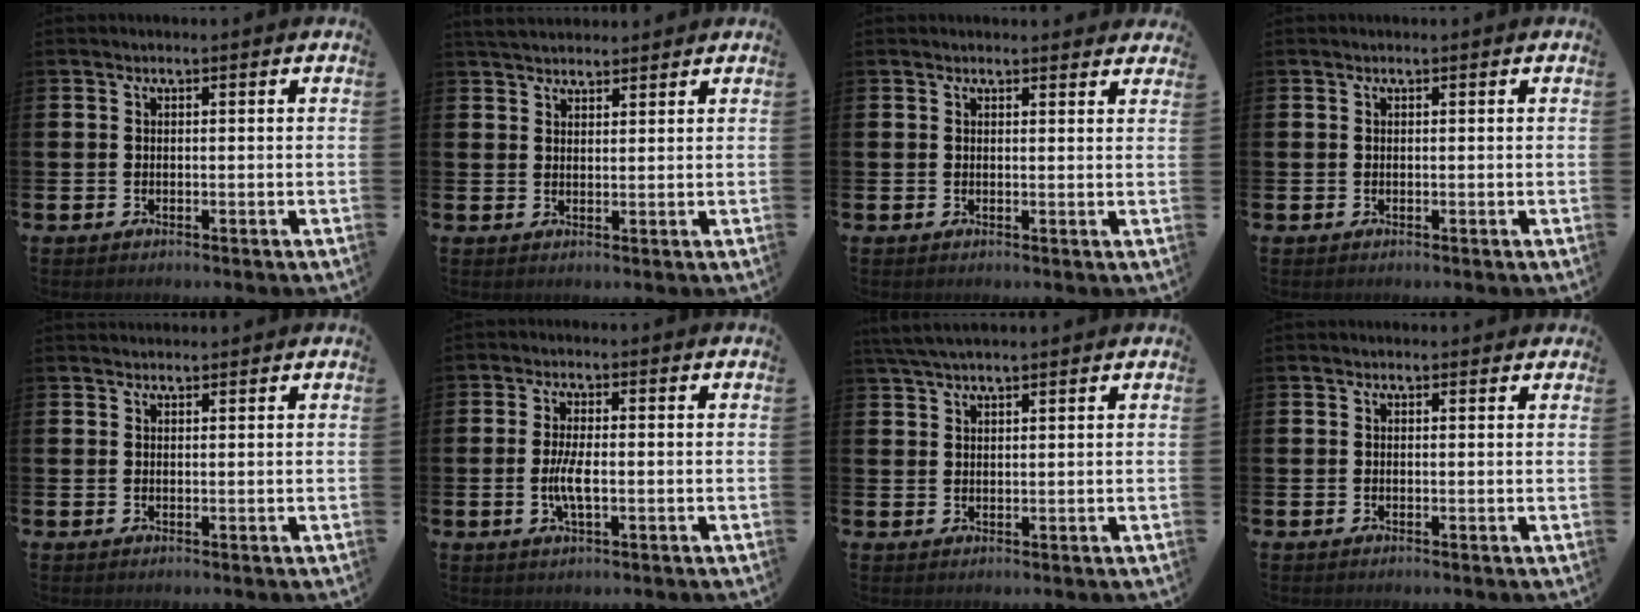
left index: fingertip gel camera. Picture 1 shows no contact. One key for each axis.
{"total": 3.4, "fx": 3.3, "fy": 0.8, "fz": 0.5, "tx": -0.002, "ty": -0.015, "tz": 0.058}
{"total": 1.3, "fx": 1.3, "fy": 0.2, "fz": 0.0, "tx": 0.013, "ty": -0.008, "tz": 0.021}
{"total": 0.0}
{"total": 1.3, "fx": 1.2, "fy": 0.2, "fz": 0.0, "tx": 0.014, "ty": -0.006, "tz": 0.020}
{"total": 3.7, "fx": -0.5, "fy": 1.1, "fz": 3.5, "tx": -0.058, "ty": -0.005, "tz": -0.014}
{"total": 3.9, "fx": 3.4, "fy": 0.6, "fz": 1.7, "tx": -0.039, "ty": -0.005, "tz": 0.064}
{"total": 0.5, "fx": 0.5, "fy": 0.2, "fz": 0.1, "tx": 0.013, "ty": -0.004, "tz": 0.005}